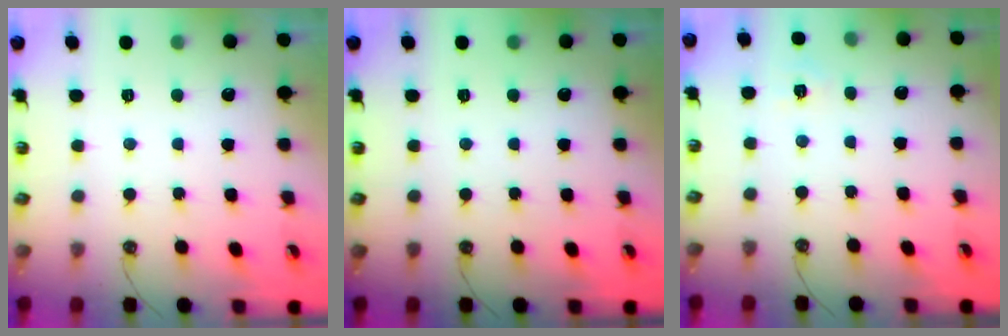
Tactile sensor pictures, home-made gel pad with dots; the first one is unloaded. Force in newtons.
{"total": 0.0}
{"total": 2.8, "press": 2.8, "slide": 0.4}